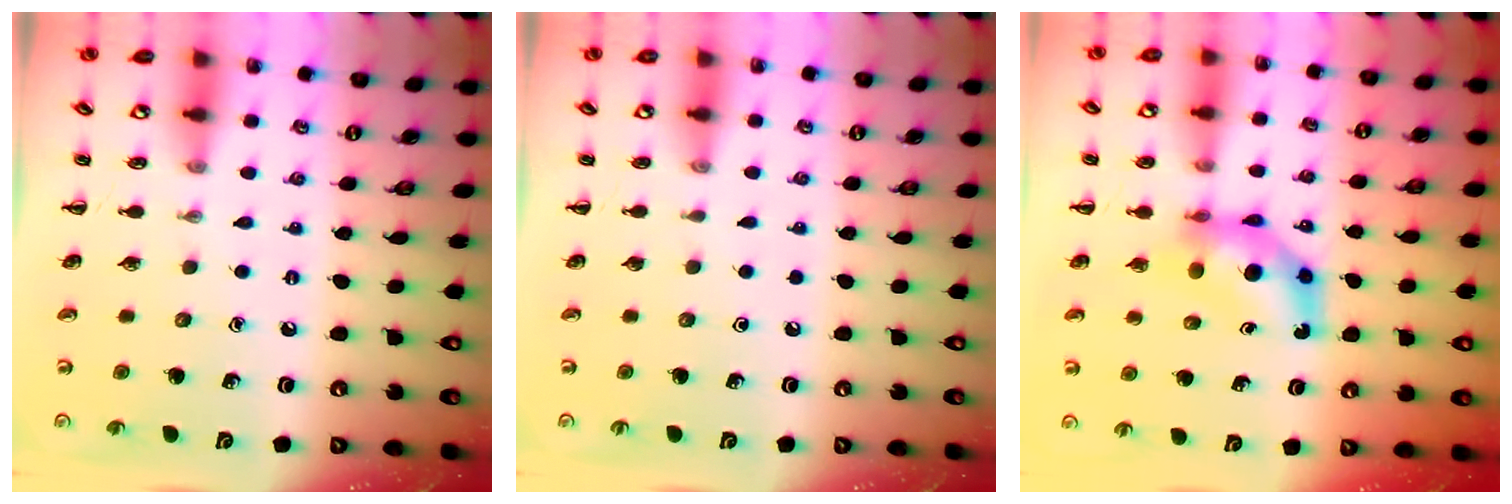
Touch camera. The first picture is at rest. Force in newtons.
{"total": 0.0}
{"total": 7.2, "press": 7.1, "slide": 0.8}